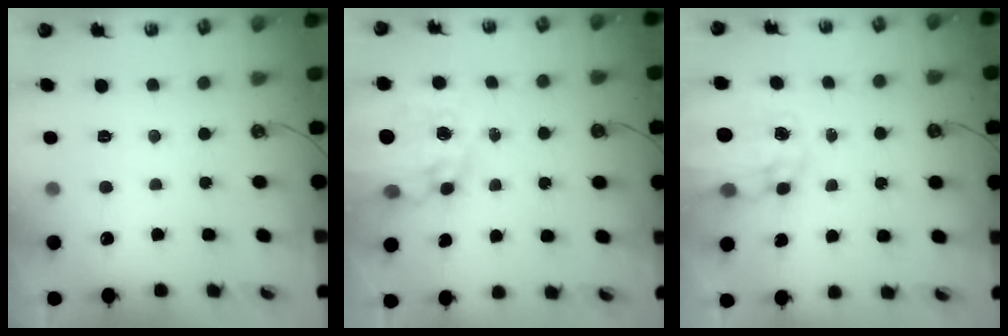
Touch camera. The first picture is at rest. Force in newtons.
{"total": 13.7, "press": 13.6, "slide": 1.4}
{"total": 10.2, "press": 10.1, "slide": 0.9}